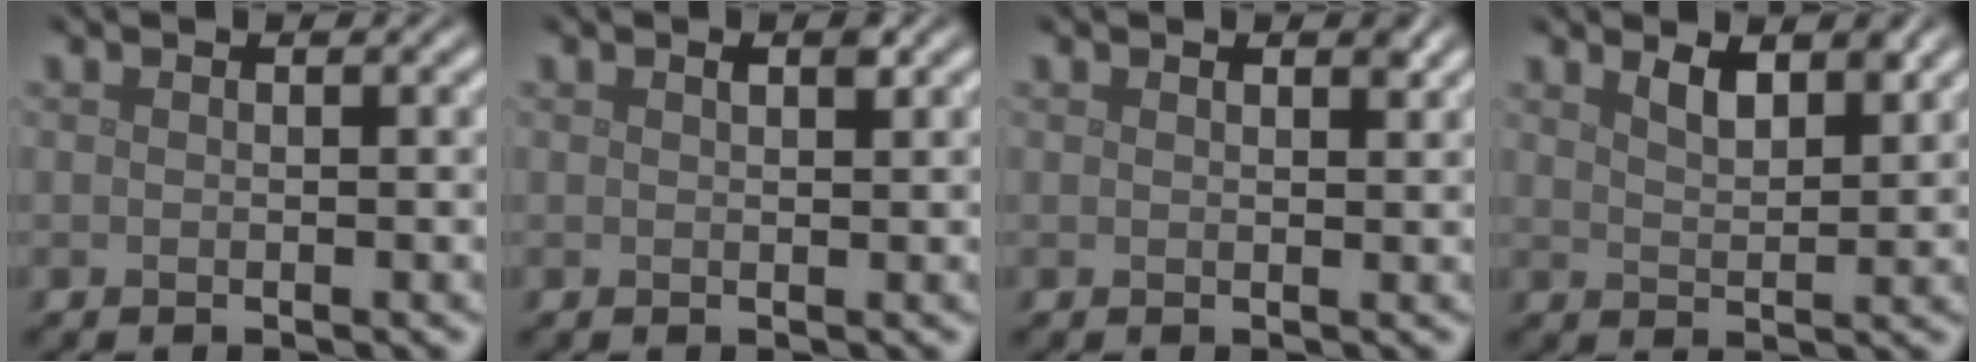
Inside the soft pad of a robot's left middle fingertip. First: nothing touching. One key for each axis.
{"total": 1.0, "fx": 0.5, "fy": 0.3, "fz": 0.7, "tx": -0.014, "ty": -0.001, "tz": 0.009}
{"total": 0.8, "fx": 0.6, "fy": 0.3, "fz": 0.5, "tx": -0.008, "ty": -0.002, "tz": 0.011}
{"total": 2.7, "fx": 1.9, "fy": 0.8, "fz": 1.6, "tx": -0.031, "ty": -0.002, "tz": 0.035}